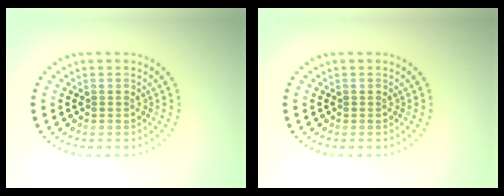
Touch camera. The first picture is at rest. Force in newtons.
{"total": 0.0}